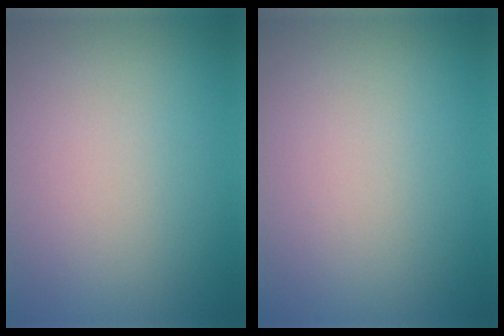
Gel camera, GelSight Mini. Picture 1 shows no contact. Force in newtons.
{"total": 0.0}